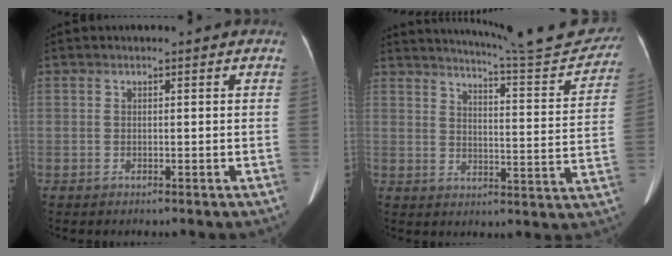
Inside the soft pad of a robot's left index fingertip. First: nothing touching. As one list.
[{"total": 18.1, "force": [17.2, 0.1, 5.8], "torque": [-0.085, -0.063, 0.211]}]